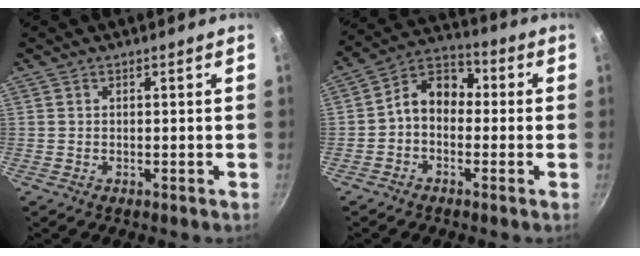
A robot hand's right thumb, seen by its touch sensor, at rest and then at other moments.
{"total": 8.5, "force": [-0.9, 6.4, 5.4], "torque": [-0.068, 0.037, -0.040]}